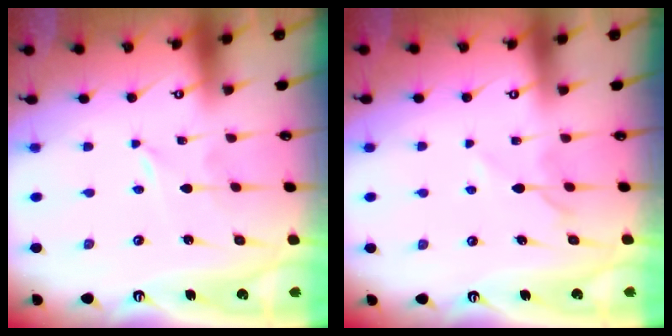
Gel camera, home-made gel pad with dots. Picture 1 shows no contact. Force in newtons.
{"total": 5.3, "press": 5.2, "slide": 0.5}